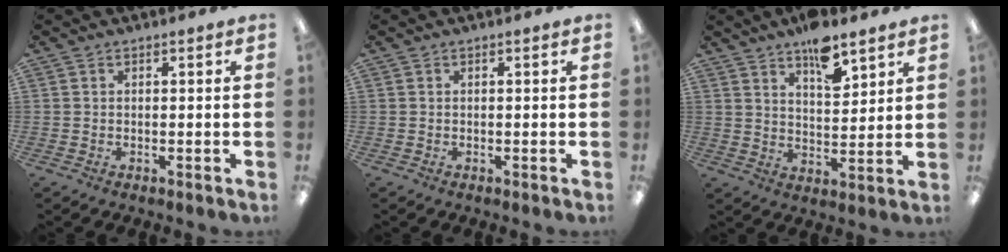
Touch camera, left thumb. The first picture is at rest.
{"total": 0.0}
{"total": 9.6, "force": [7.2, 3.7, 5.1], "torque": [-0.065, -0.046, 0.120]}